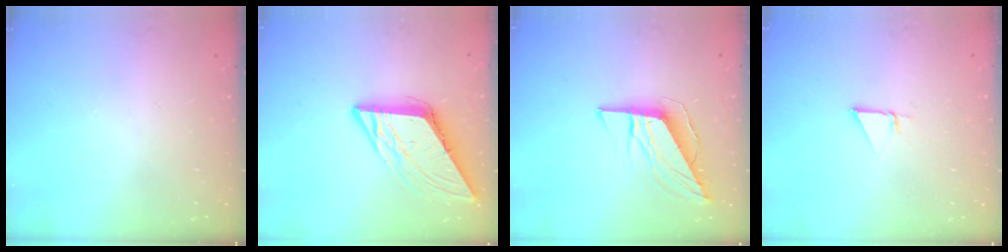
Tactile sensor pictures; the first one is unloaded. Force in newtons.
{"total": 8.8, "press": 8.8, "slide": 0.9}
{"total": 9.6, "press": 9.6, "slide": 0.5}
{"total": 1.4, "press": 1.4, "slide": 0.0}